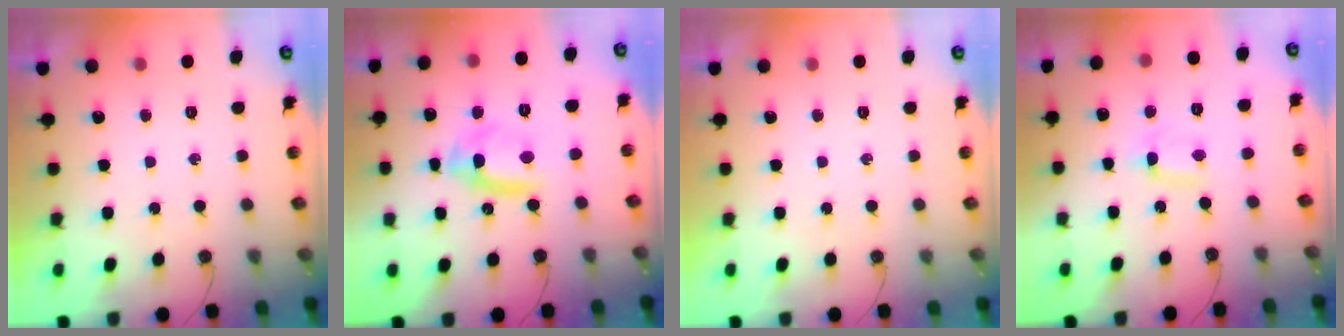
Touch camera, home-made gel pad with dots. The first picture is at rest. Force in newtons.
{"total": 11.2, "press": 9.5, "slide": 5.8}
{"total": 0.0}
{"total": 0.6, "press": 0.3, "slide": 0.5}